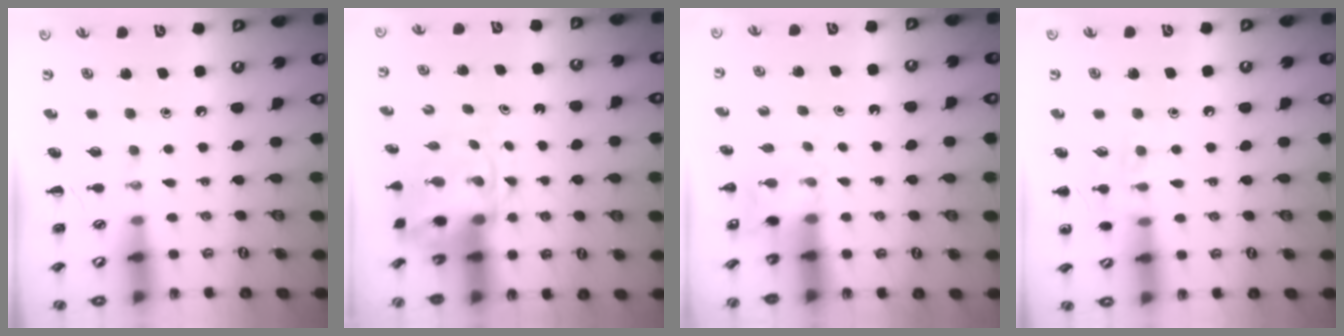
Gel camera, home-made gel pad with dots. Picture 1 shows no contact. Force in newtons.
{"total": 4.3, "press": 4.3, "slide": 0.5}
{"total": 3.7, "press": 3.6, "slide": 1.1}
{"total": 8.2, "press": 8.1, "slide": 1.6}